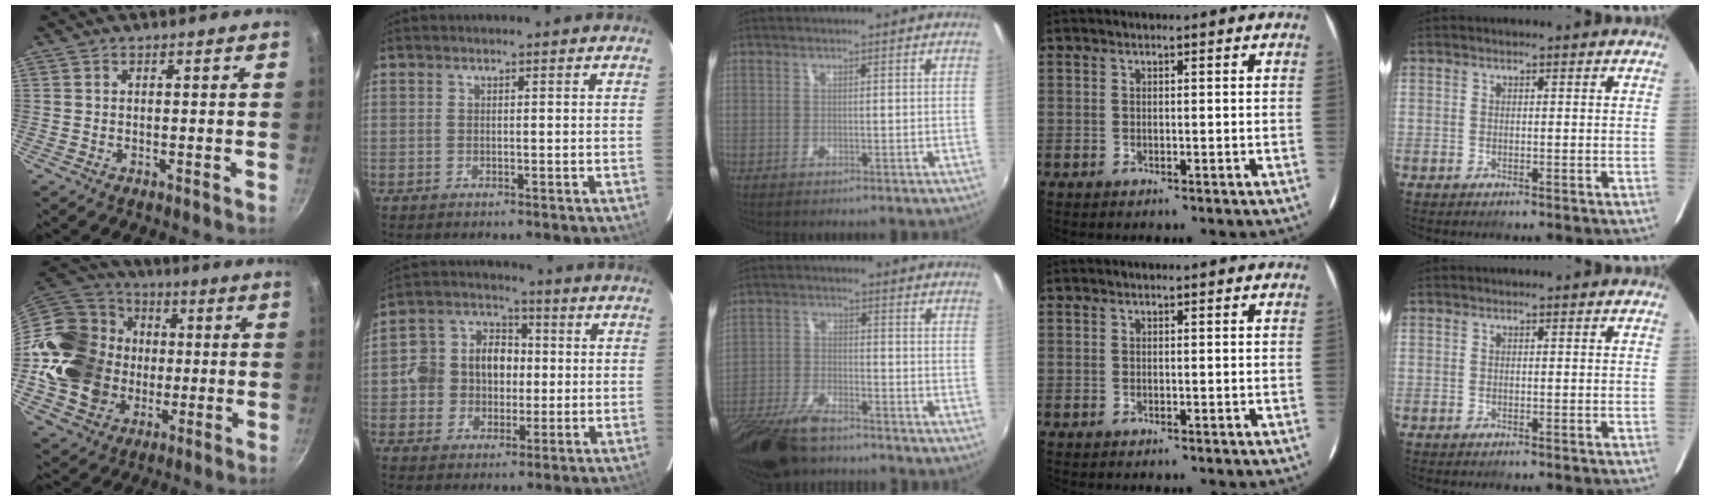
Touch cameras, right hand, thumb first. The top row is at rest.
{"thumb": {"total": 26.2, "force": [-1.3, 22.2, 13.8], "torque": [-0.259, 0.048, -0.005]}, "index": {"total": 10.6, "force": [0.0, 9.5, 4.6], "torque": [-0.107, 0.036, -0.001]}, "middle": {"total": 13.4, "force": [-10.7, 4.3, 6.8], "torque": [-0.161, -0.022, -0.204]}}